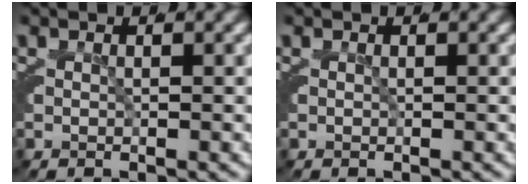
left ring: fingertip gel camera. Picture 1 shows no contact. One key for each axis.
{"total": 0.0}